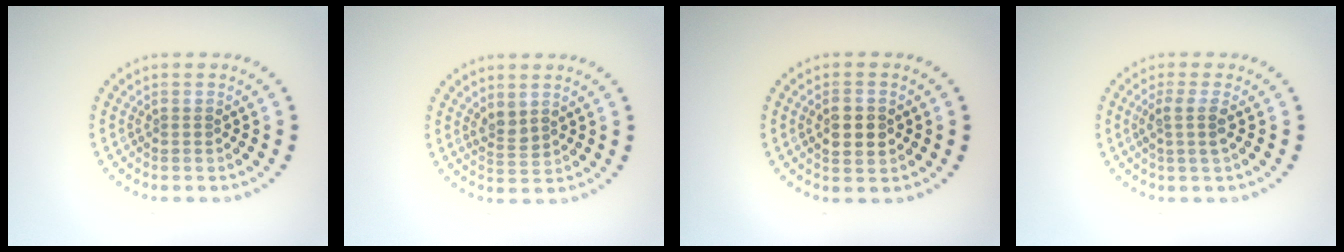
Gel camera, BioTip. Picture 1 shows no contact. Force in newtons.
{"total": 1.5, "press": 1.3, "slide": 0.7}
{"total": 2.6, "press": 2.6, "slide": 0.2}
{"total": 2.0, "press": 1.6, "slide": 1.2}